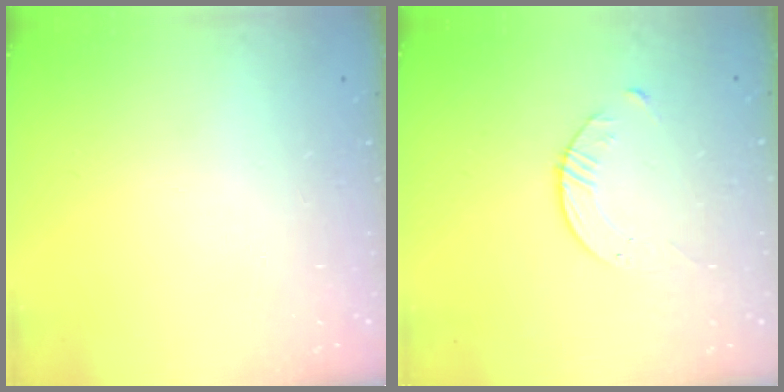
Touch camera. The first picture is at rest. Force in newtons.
{"total": 4.2, "press": 4.2, "slide": 0.5}